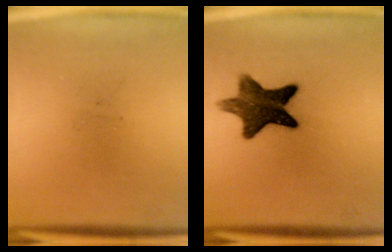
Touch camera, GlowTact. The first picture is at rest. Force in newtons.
{"total": 11.6}